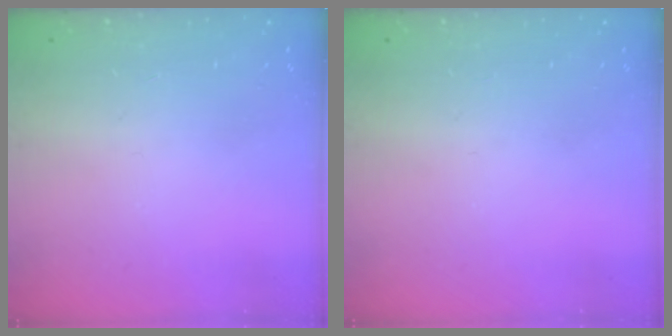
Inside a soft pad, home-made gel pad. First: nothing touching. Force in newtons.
{"total": 0.0}